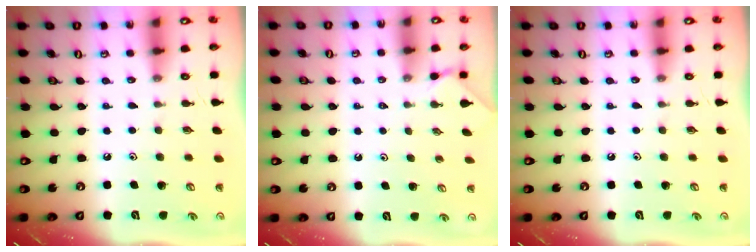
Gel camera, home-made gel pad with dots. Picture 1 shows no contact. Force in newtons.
{"total": 0.9, "press": 0.9, "slide": 0.3}
{"total": 0.0}